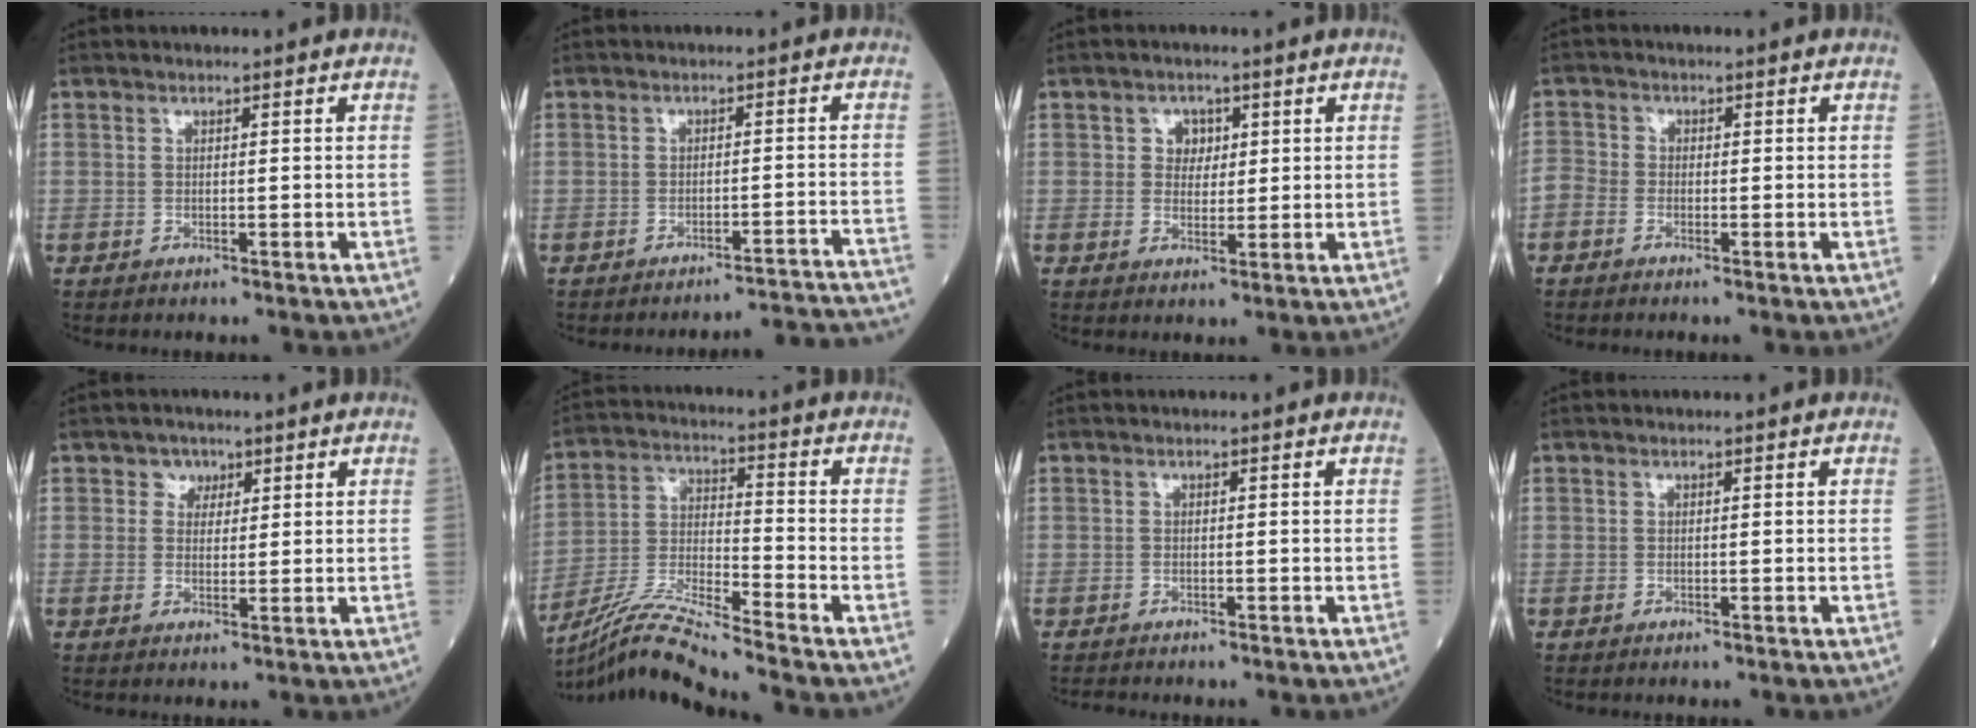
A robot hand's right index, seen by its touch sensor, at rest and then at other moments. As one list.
[{"total": 15.0, "force": [-14.6, -3.0, 1.7], "torque": [0.013, -0.004, -0.183]}, {"total": 2.9, "force": [0.9, 2.4, 1.4], "torque": [-0.016, 0.003, 0.014]}, {"total": 2.0, "force": [-1.2, 1.3, 0.9], "torque": [-0.020, 0.001, -0.033]}, {"total": 2.3, "force": [1.2, 1.9, 0.5], "torque": [0.001, 0.000, 0.013]}, {"total": 11.8, "force": [-10.6, -2.0, 4.8], "torque": [-0.094, -0.013, -0.200]}, {"total": 0.7, "force": [-0.7, 0.0, 0.1], "torque": [-0.005, -0.003, -0.013]}, {"total": 0.0}]